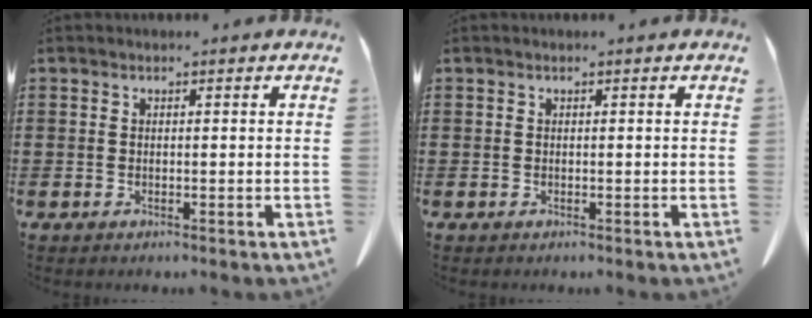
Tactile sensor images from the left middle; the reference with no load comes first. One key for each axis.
{"total": 0.0}